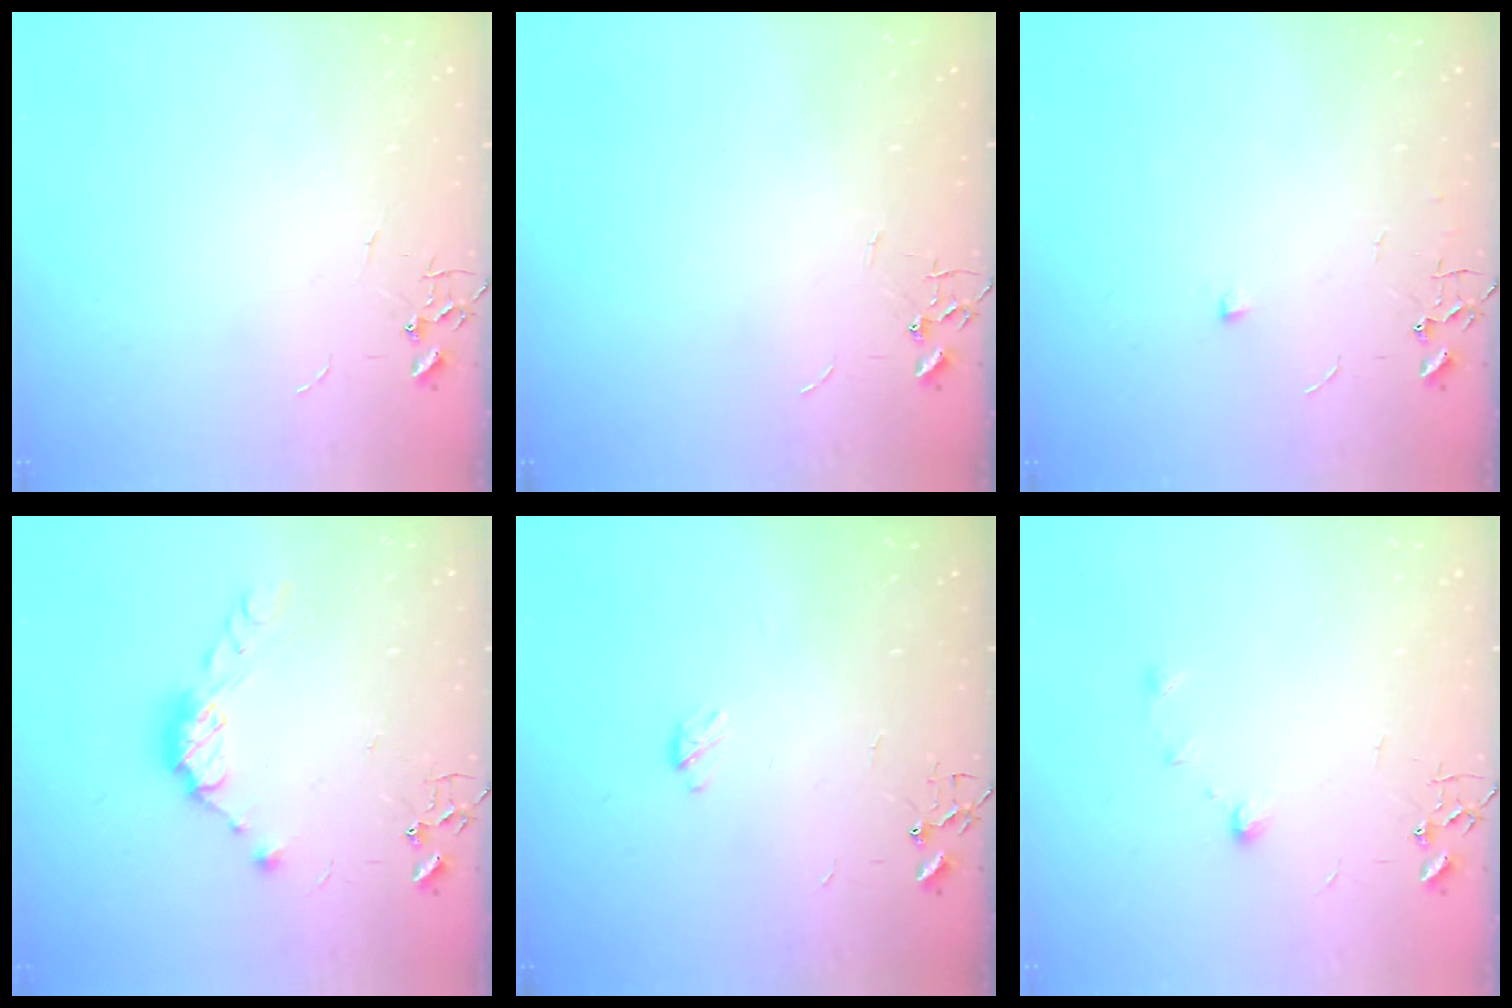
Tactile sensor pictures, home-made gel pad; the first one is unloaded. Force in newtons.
{"total": 0.0}
{"total": 5.6, "press": 5.6, "slide": 0.5}
{"total": 10.4, "press": 10.4, "slide": 0.9}
{"total": 2.9, "press": 2.9, "slide": 0.4}
{"total": 7.2, "press": 7.1, "slide": 1.0}